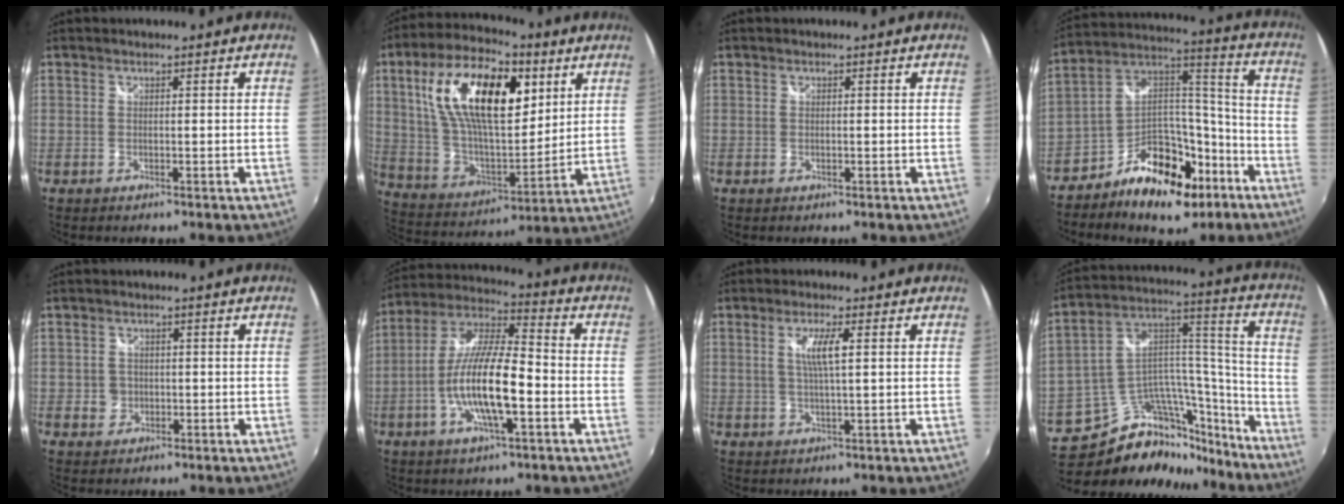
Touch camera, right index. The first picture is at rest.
{"total": 24.0, "force": [8.8, 11.3, 19.2], "torque": [-0.361, 0.017, 0.160]}
{"total": 0.0}
{"total": 17.9, "force": [-10.3, 10.2, 10.6], "torque": [-0.195, 0.051, -0.164]}
{"total": 3.1, "force": [-0.6, 2.9, 0.6], "torque": [-0.013, 0.001, -0.008]}
{"total": 15.0, "force": [-4.3, 3.7, 13.9], "torque": [-0.276, -0.004, -0.085]}
{"total": 4.4, "force": [1.0, 0.3, 4.3], "torque": [-0.082, -0.003, 0.018]}
{"total": 23.3, "force": [-18.3, 11.1, 9.1], "torque": [-0.149, 0.079, -0.271]}